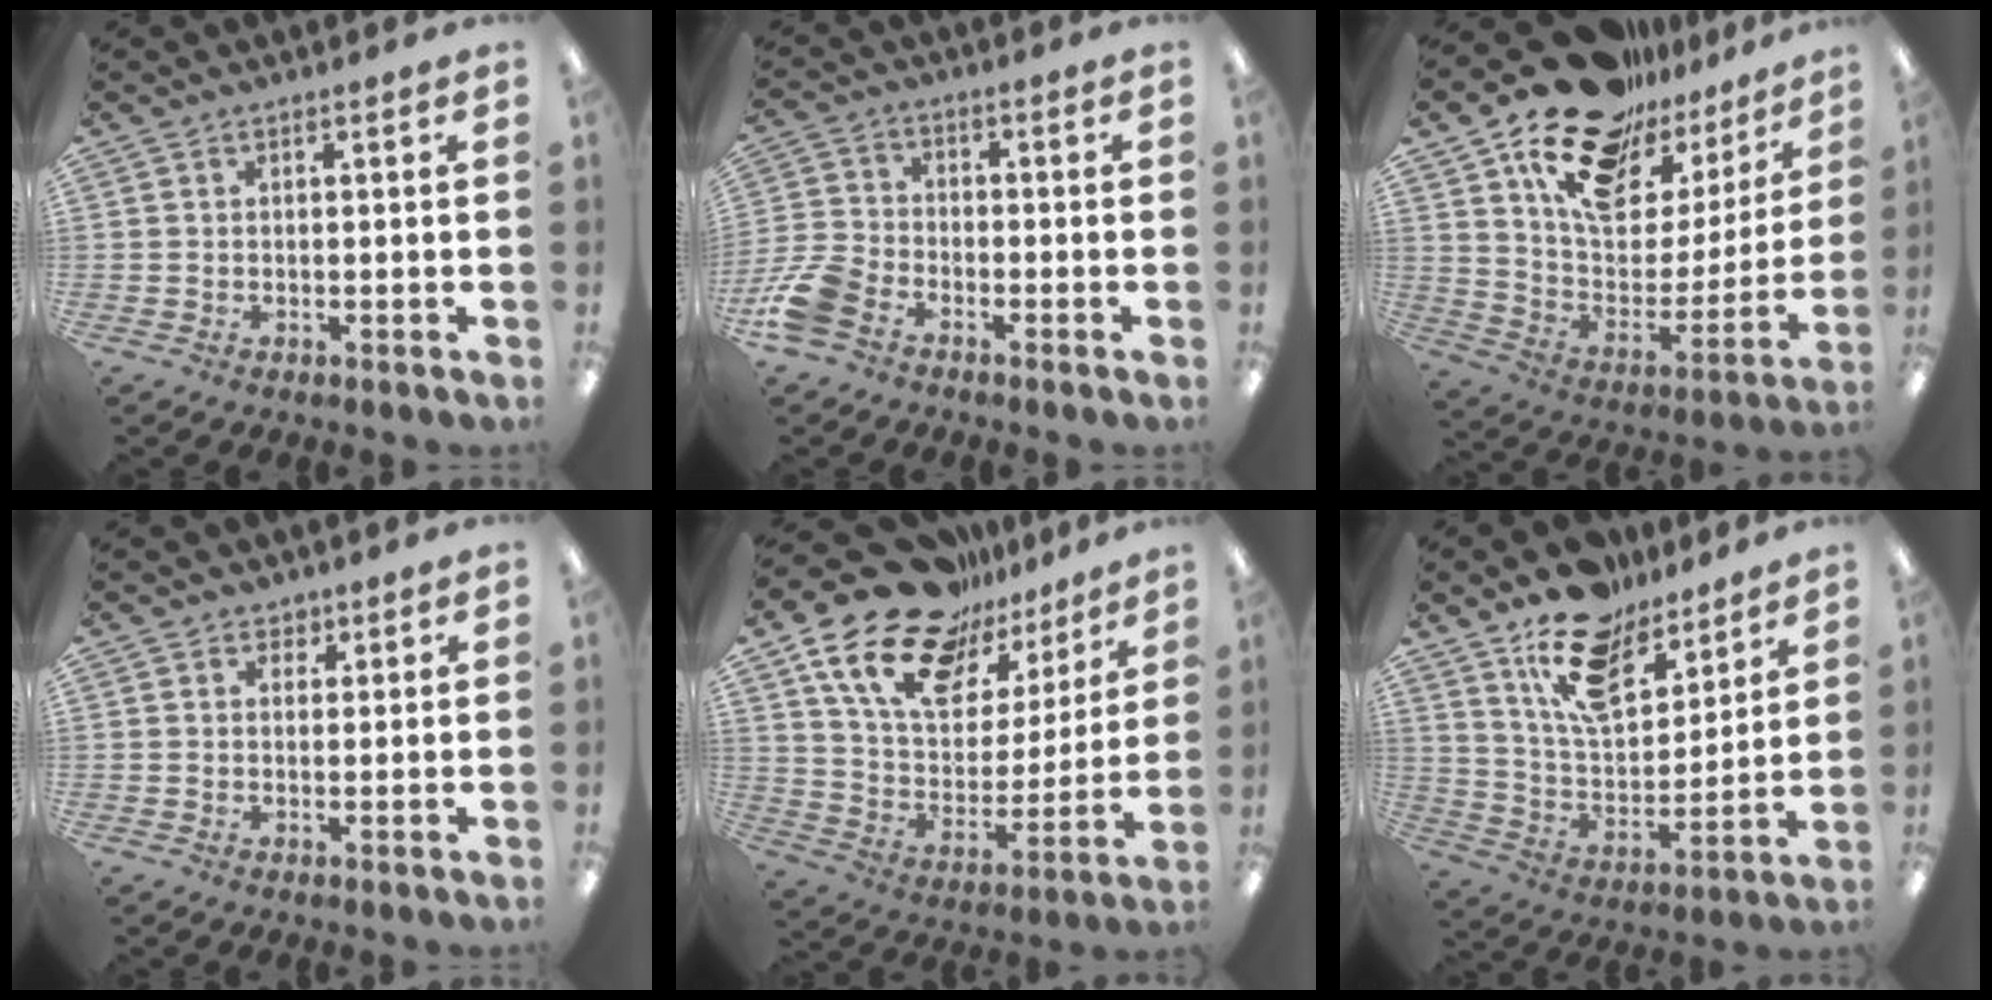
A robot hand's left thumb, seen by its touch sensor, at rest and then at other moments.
{"total": 9.3, "force": [-5.6, 5.4, 5.1], "torque": [-0.112, 0.023, -0.104]}
{"total": 21.5, "force": [15.0, 11.6, 10.2], "torque": [-0.168, -0.096, 0.264]}
{"total": 2.0, "force": [1.4, 1.4, 0.4], "torque": [-0.002, -0.002, 0.024]}
{"total": 20.5, "force": [14.9, 10.7, 9.1], "torque": [-0.175, -0.095, 0.265]}
{"total": 15.9, "force": [12.2, 7.2, 7.3], "torque": [-0.135, -0.068, 0.220]}